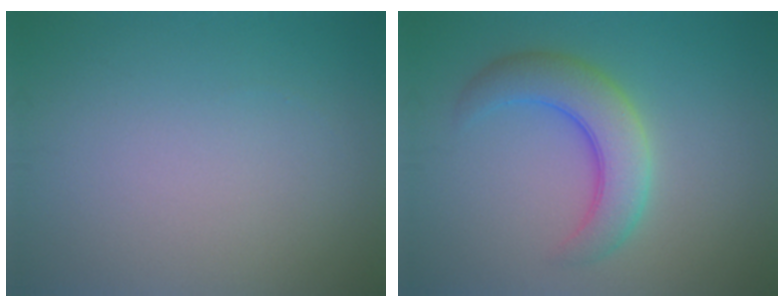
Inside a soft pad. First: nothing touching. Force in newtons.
{"total": 5.4, "press": 5.4, "slide": 0.2}